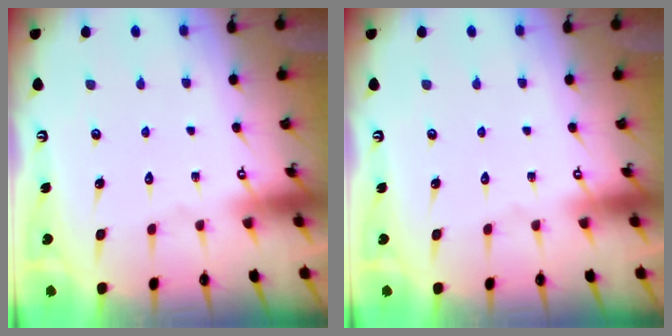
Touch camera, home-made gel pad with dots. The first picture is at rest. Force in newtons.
{"total": 0.0}